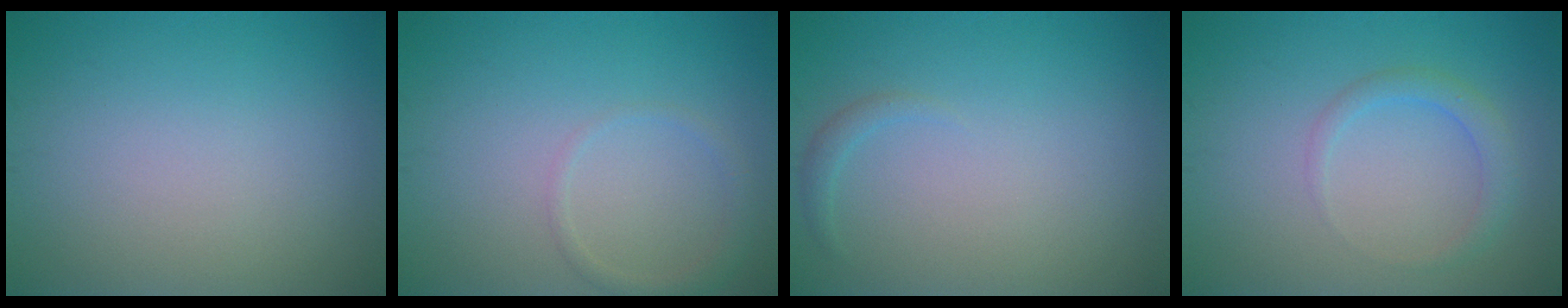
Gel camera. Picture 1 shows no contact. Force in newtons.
{"total": 1.4, "press": 1.4, "slide": 0.1}
{"total": 0.8, "press": 0.8, "slide": 0.1}
{"total": 1.9, "press": 1.9, "slide": 0.1}